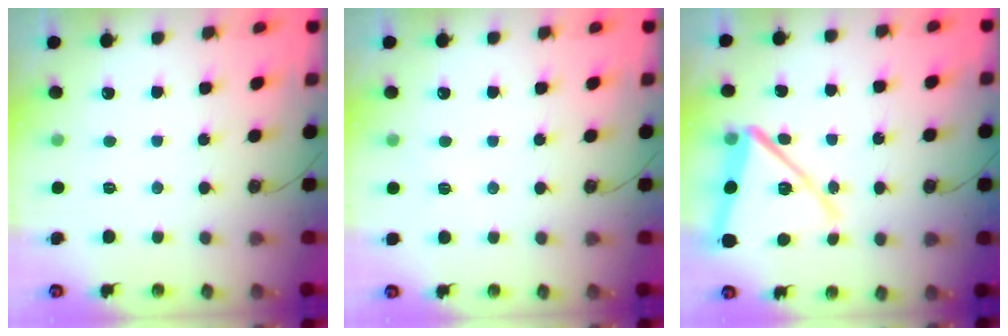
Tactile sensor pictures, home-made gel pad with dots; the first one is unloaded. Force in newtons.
{"total": 2.7, "press": 2.5, "slide": 0.9}
{"total": 18.2, "press": 18.1, "slide": 1.4}